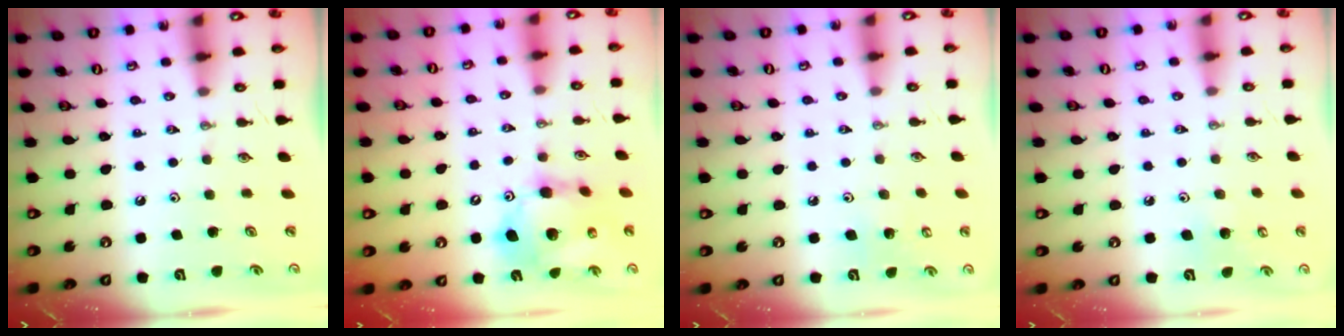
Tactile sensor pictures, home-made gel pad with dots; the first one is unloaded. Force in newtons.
{"total": 15.2, "press": 15.1, "slide": 1.8}
{"total": 5.0, "press": 4.9, "slide": 1.2}
{"total": 7.0, "press": 7.0, "slide": 0.8}